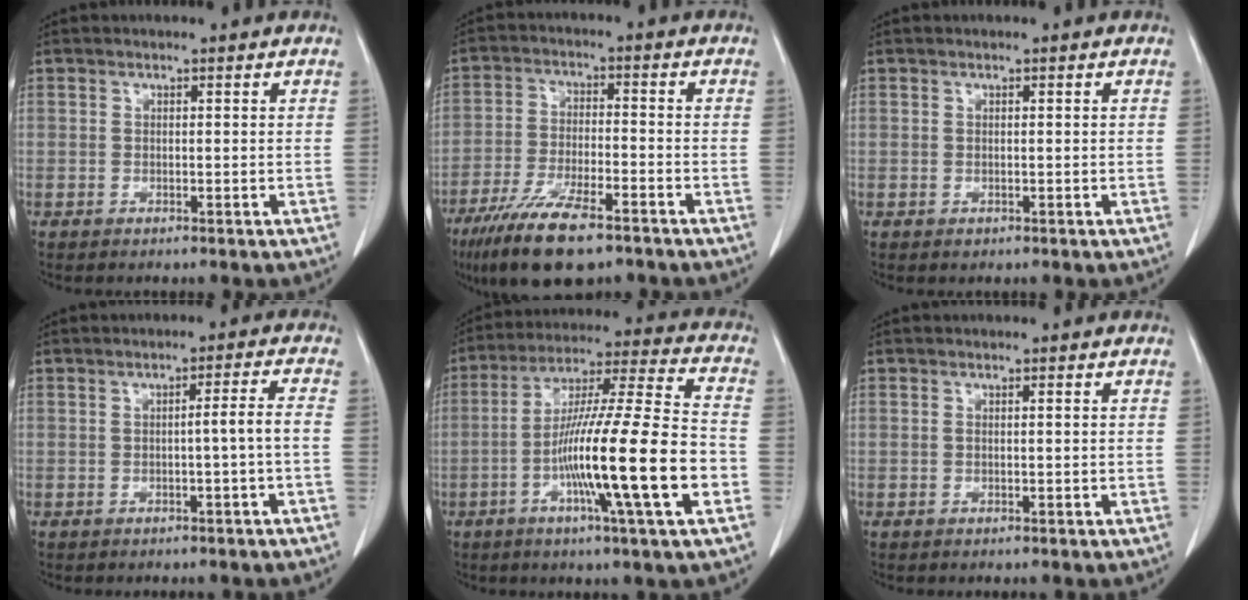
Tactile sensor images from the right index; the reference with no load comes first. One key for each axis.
{"total": 13.4, "fx": -9.1, "fy": 3.5, "fz": 9.1, "tx": -0.176, "ty": -0.022, "tz": -0.159}
{"total": 0.7, "fx": -0.1, "fy": 0.6, "fz": 0.4, "tx": -0.012, "ty": 0.000, "tz": 0.004}
{"total": 3.7, "fx": -0.9, "fy": -0.3, "fz": 3.6, "tx": -0.057, "ty": 0.010, "tz": -0.009}
{"total": 20.9, "fx": -6.0, "fy": 0.2, "fz": 20.1, "tx": -0.335, "ty": -0.012, "tz": -0.107}
{"total": 1.0, "fx": 0.1, "fy": 0.3, "fz": 0.9, "tx": -0.026, "ty": 0.008, "tz": 0.005}